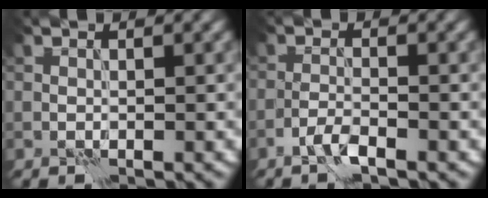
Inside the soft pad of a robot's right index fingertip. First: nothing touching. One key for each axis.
{"total": 1.3, "fx": -1.0, "fy": 0.0, "fz": 0.9, "tx": -0.018, "ty": 0.004, "tz": -0.024}